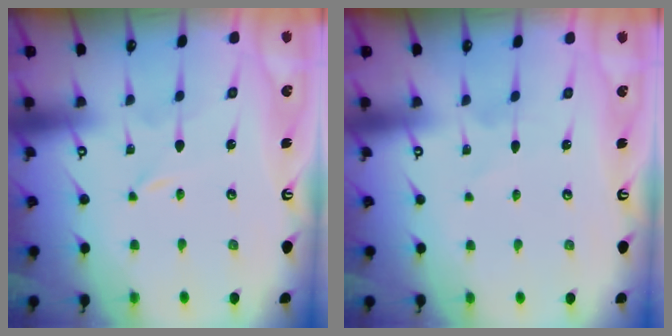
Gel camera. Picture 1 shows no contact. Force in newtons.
{"total": 2.4, "press": 2.4, "slide": 0.3}